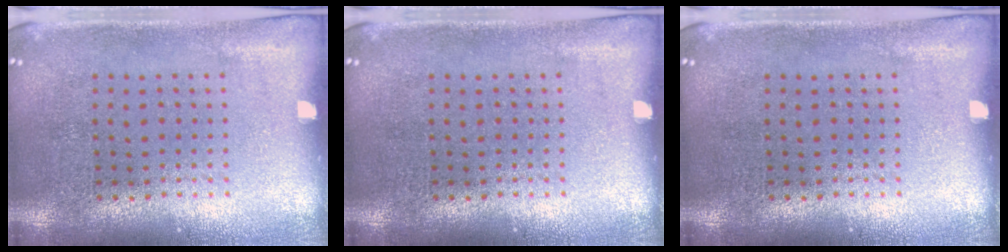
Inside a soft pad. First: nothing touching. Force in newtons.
{"total": 0.0}
{"total": 0.0}